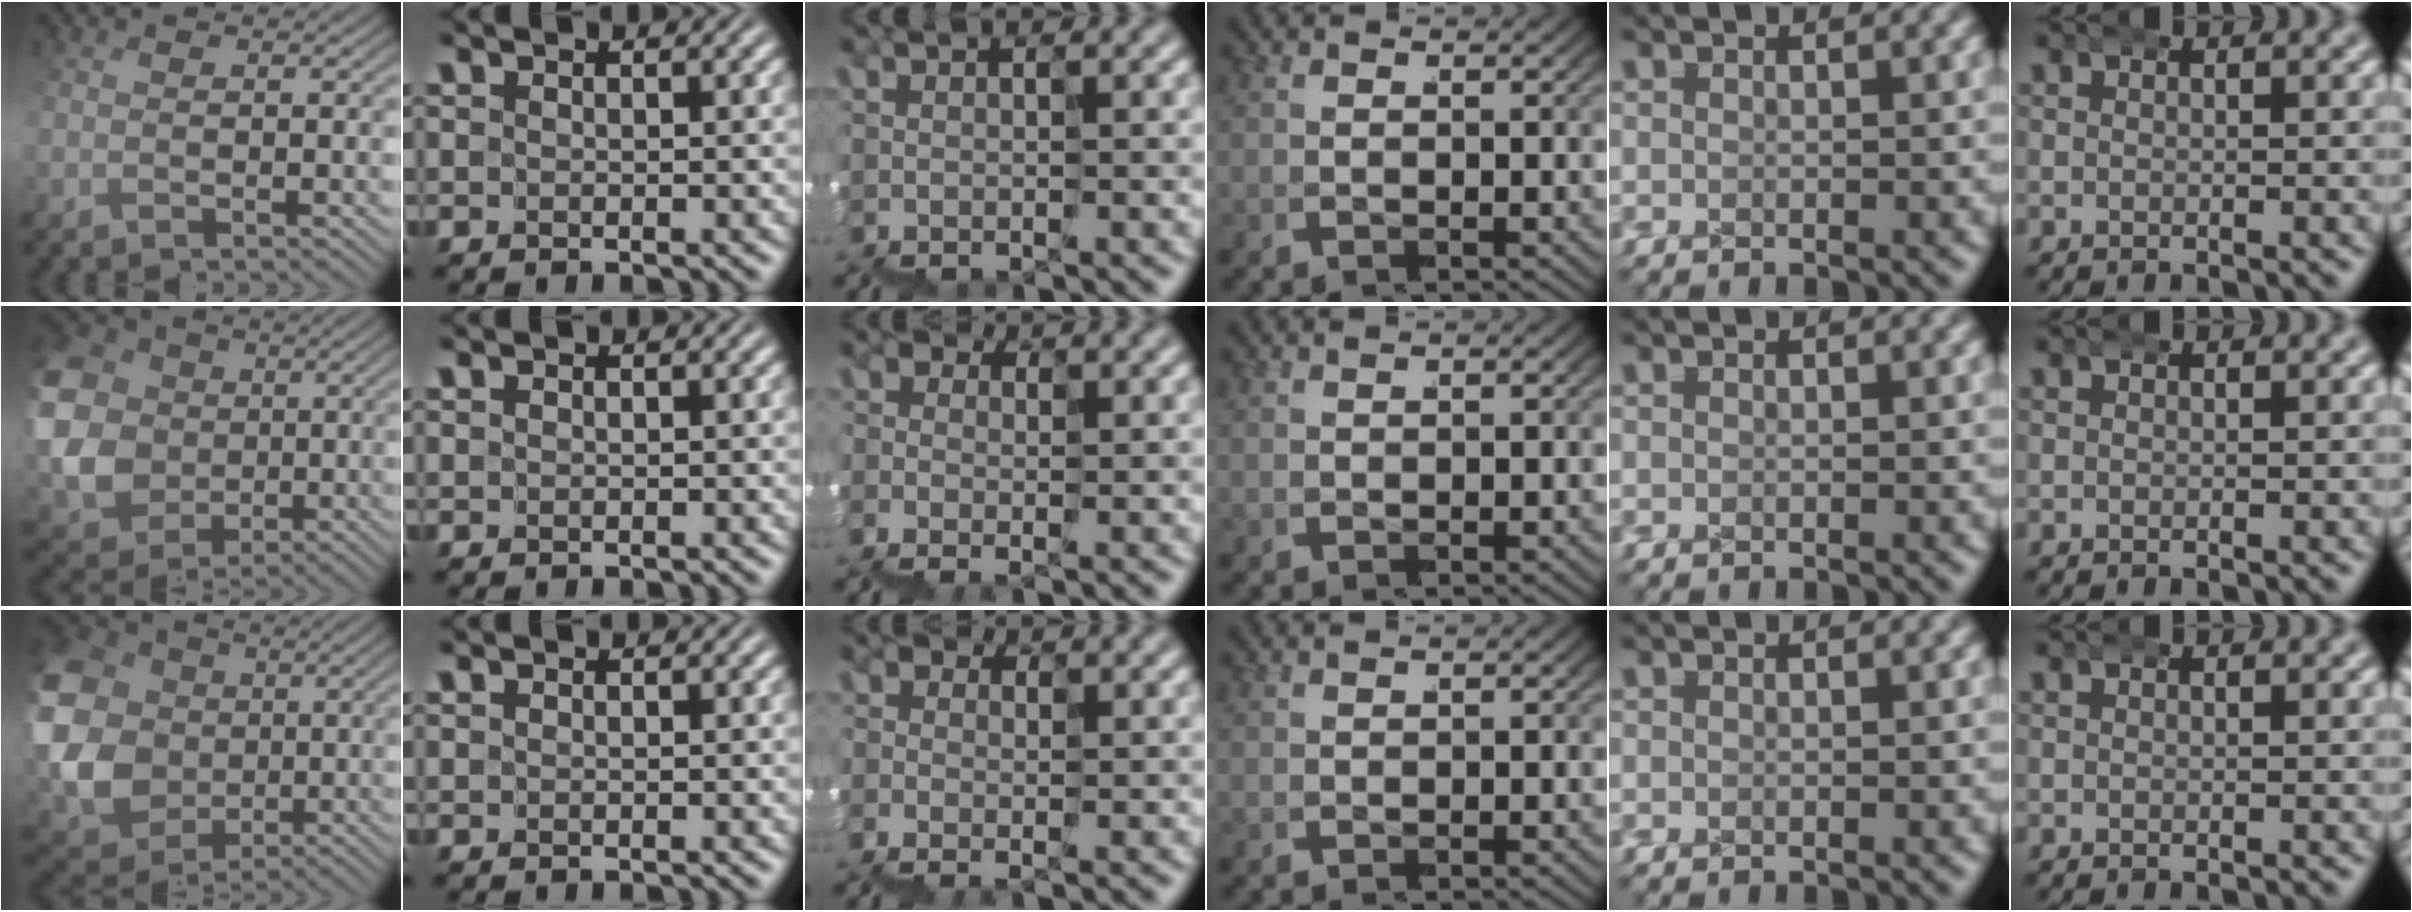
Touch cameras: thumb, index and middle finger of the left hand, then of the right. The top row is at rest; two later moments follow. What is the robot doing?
{"motion": "wrap", "object": "ethernet cable"}